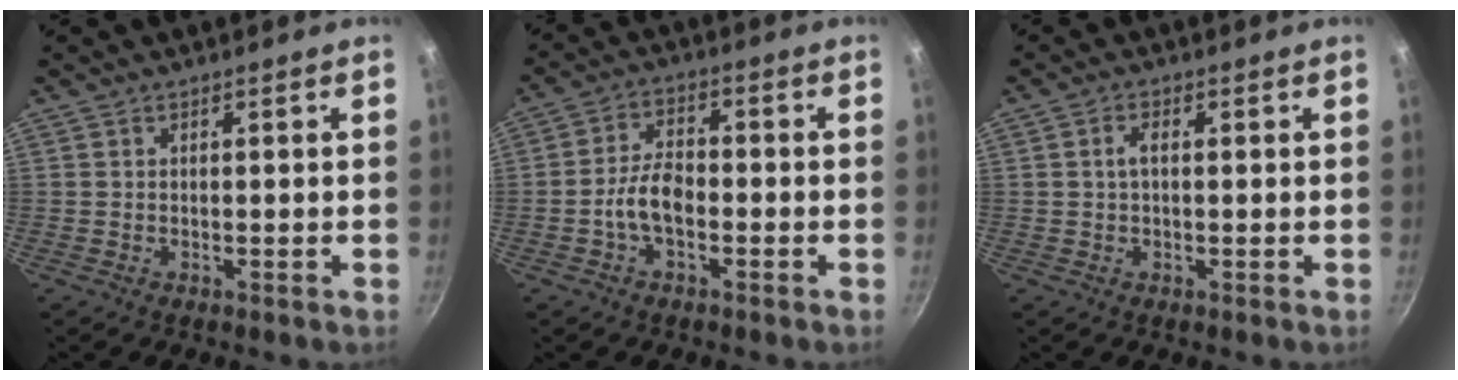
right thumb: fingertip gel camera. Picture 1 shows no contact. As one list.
[{"total": 6.6, "force": [-2.0, 3.6, 5.1], "torque": [-0.089, 0.029, -0.042]}, {"total": 2.4, "force": [0.4, 1.3, 2.0], "torque": [-0.038, 0.006, 0.005]}]